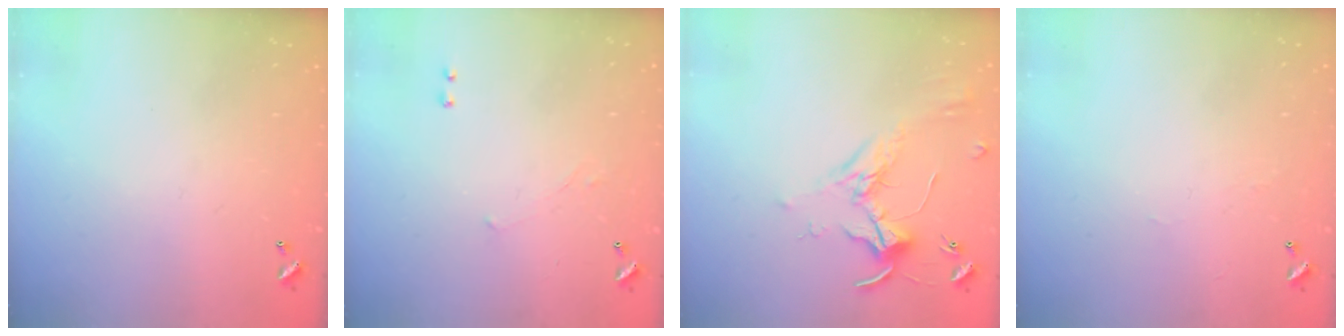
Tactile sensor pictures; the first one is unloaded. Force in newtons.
{"total": 2.8, "press": 2.7, "slide": 0.5}
{"total": 1.7, "press": 1.6, "slide": 0.4}
{"total": 0.8, "press": 0.7, "slide": 0.5}